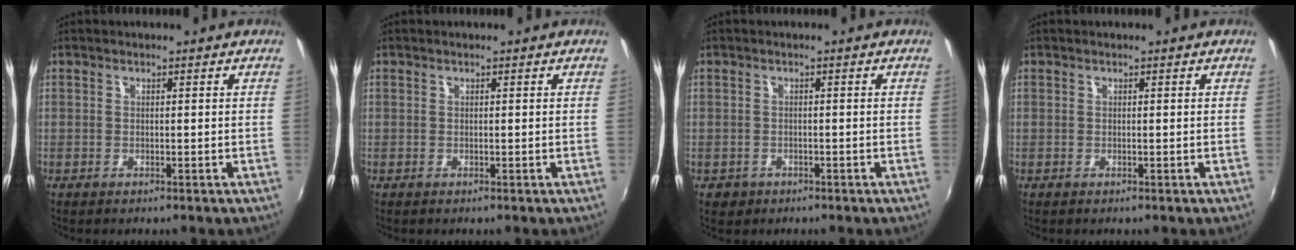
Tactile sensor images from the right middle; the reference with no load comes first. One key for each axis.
{"total": 0.0}
{"total": 2.5, "fx": -1.2, "fy": 2.0, "fz": 0.7, "tx": -0.020, "ty": -0.001, "tz": -0.015}
{"total": 0.0}